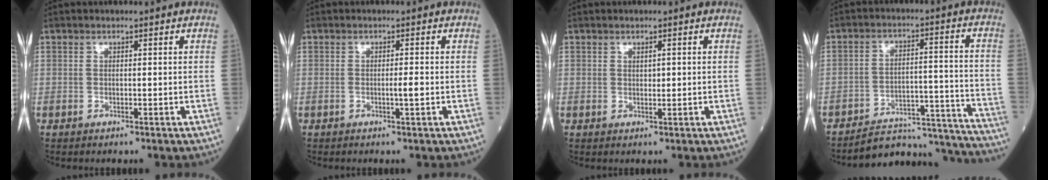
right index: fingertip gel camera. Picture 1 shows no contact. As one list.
[{"total": 1.4, "force": [-0.2, -0.1, 1.3], "torque": [-0.024, 0.000, -0.002]}, {"total": 1.0, "force": [0.3, 0.4, 0.9], "torque": [-0.014, -0.001, 0.006]}, {"total": 18.2, "force": [-18.0, 1.5, 2.8], "torque": [-0.018, 0.033, -0.243]}]